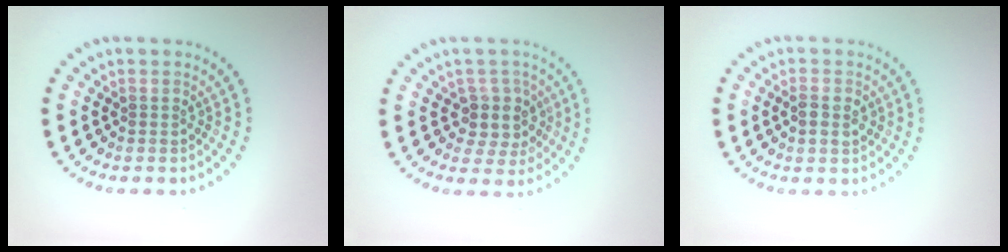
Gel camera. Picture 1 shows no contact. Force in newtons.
{"total": 3.0, "press": 2.6, "slide": 1.6}
{"total": 1.7, "press": 1.7, "slide": 0.0}